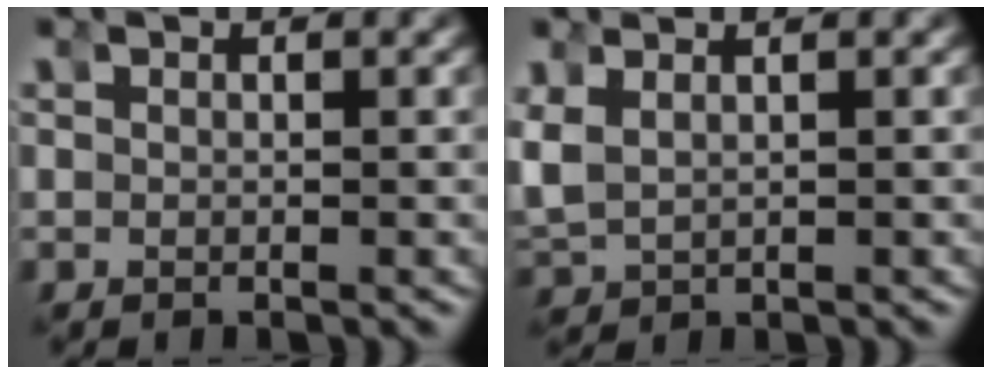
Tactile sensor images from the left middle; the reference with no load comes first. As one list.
[{"total": 4.1, "force": [0.5, 3.6, 2.0], "torque": [-0.078, -0.011, 0.016]}]